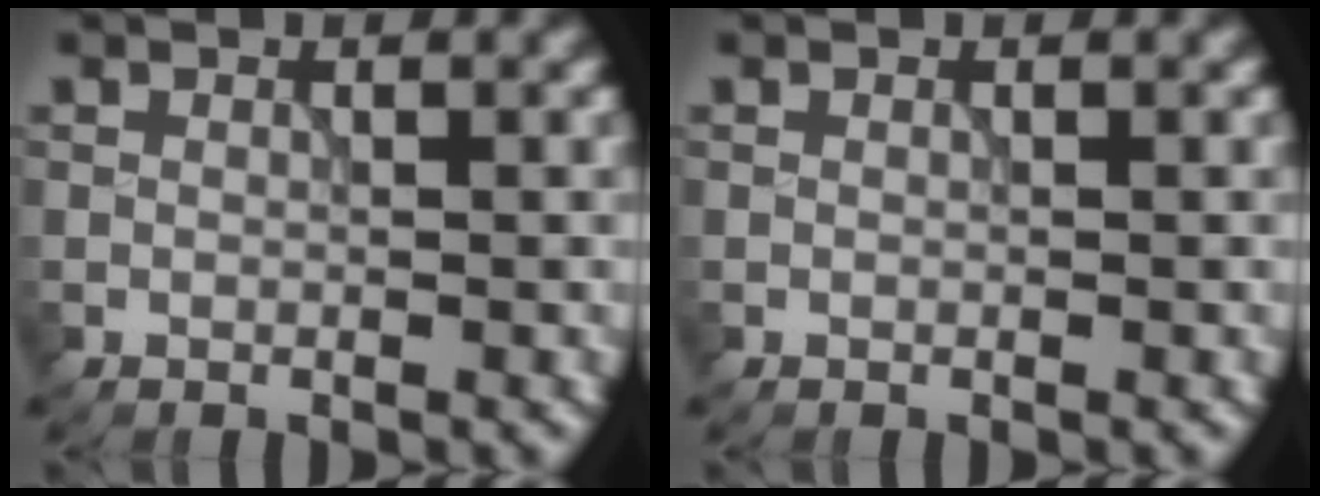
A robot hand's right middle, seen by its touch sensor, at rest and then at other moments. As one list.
[{"total": 0.0}]